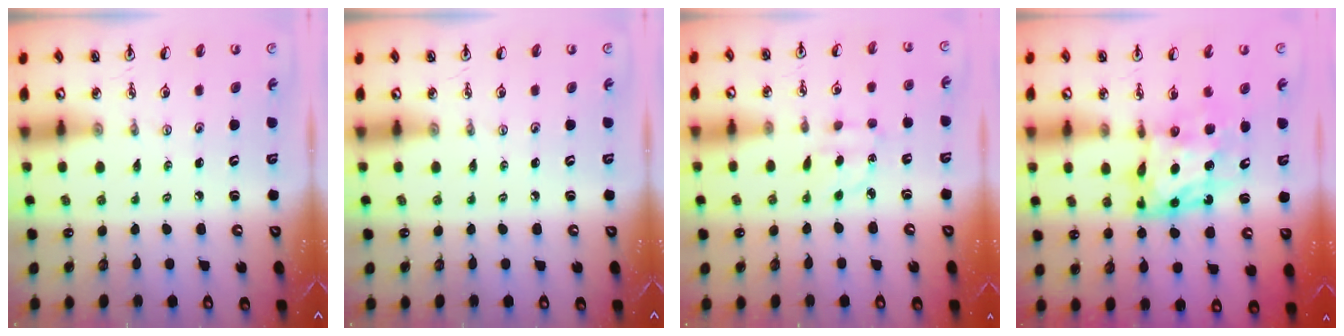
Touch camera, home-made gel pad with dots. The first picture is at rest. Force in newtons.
{"total": 0.0}
{"total": 4.5, "press": 4.5, "slide": 0.6}
{"total": 9.2, "press": 9.1, "slide": 1.5}